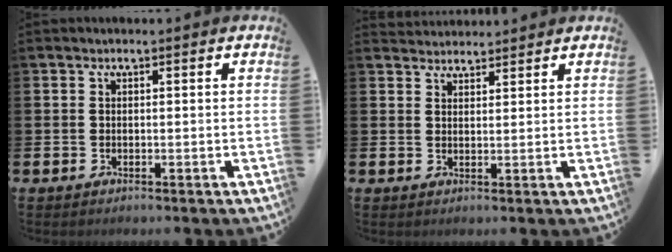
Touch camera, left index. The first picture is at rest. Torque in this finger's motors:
{"motor_torque": [-0.11, -0.37, -0.03, 0.01]}